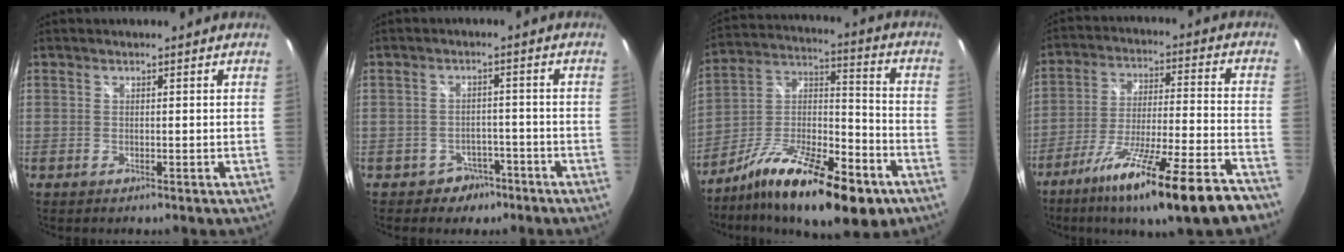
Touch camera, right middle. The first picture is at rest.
{"total": 4.5, "force": [-3.0, 3.3, 0.5], "torque": [-0.015, 0.019, -0.035]}
{"total": 22.8, "force": [-13.5, 7.8, 16.6], "torque": [-0.285, -0.013, -0.224]}
{"total": 22.3, "force": [-16.8, 1.9, 14.6], "torque": [-0.253, -0.056, -0.255]}